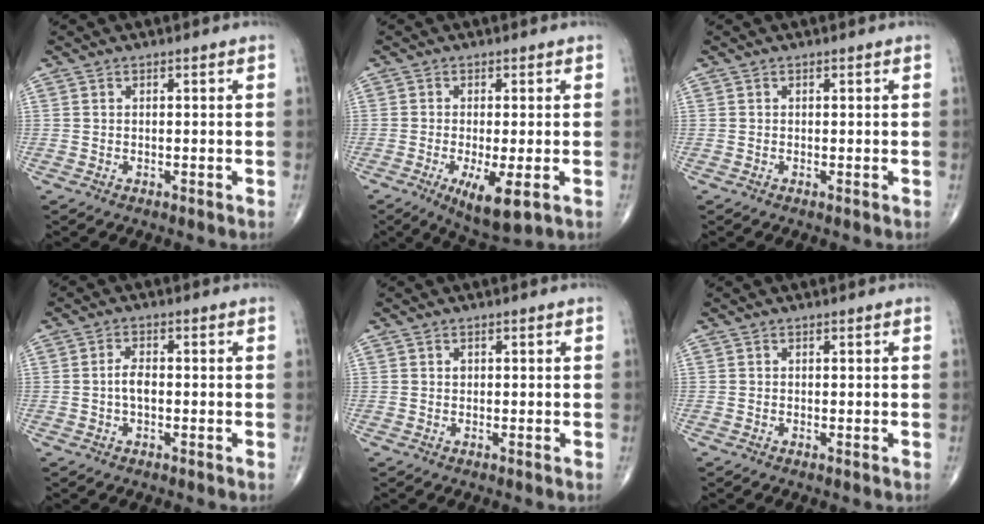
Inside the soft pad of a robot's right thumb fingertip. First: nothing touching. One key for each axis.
{"total": 7.7, "fx": -2.6, "fy": 2.1, "fz": 6.9, "tx": -0.121, "ty": -0.021, "tz": -0.039}
{"total": 0.0}
{"total": 3.1, "fx": -0.3, "fy": 1.6, "fz": 2.6, "tx": -0.049, "ty": 0.009, "tz": -0.010}
{"total": 0.7, "fx": 0.2, "fy": 0.6, "fz": 0.4, "tx": -0.001, "ty": 0.001, "tz": 0.003}
{"total": 0.0}